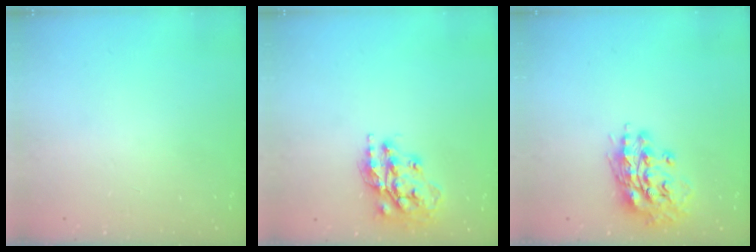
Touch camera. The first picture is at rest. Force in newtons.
{"total": 15.4, "press": 15.3, "slide": 1.1}
{"total": 13.2, "press": 13.1, "slide": 1.9}